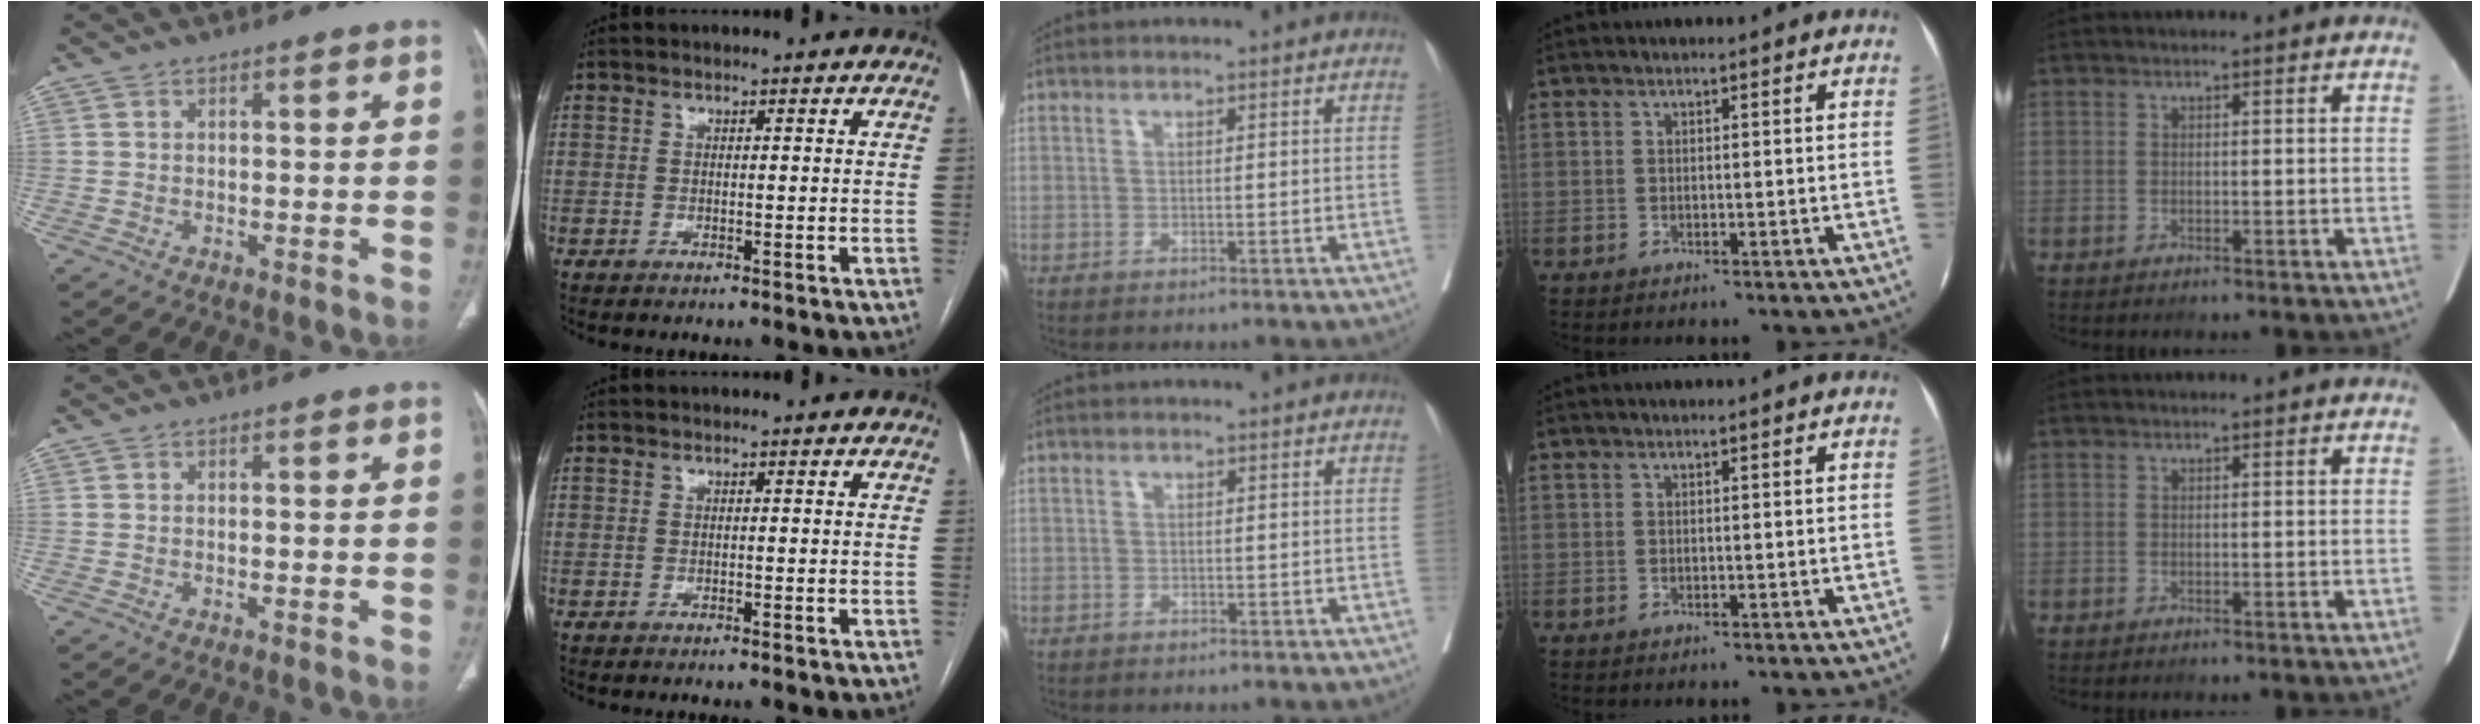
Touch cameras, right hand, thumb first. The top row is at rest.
{"middle": {"total": 1.0, "force": [-0.6, 0.8, -0.1], "torque": [-0.005, 0.006, -0.011]}}